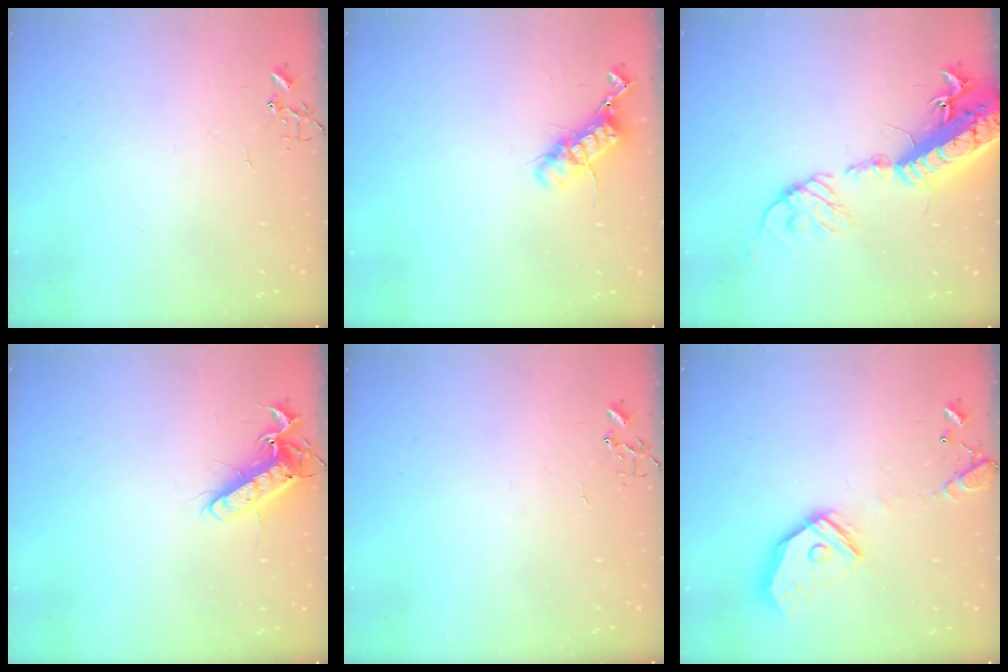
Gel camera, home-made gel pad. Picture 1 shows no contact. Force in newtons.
{"total": 11.9, "press": 11.8, "slide": 0.9}
{"total": 23.1, "press": 22.6, "slide": 4.7}
{"total": 13.2, "press": 13.2, "slide": 1.3}
{"total": 0.0}
{"total": 16.3, "press": 16.1, "slide": 2.4}